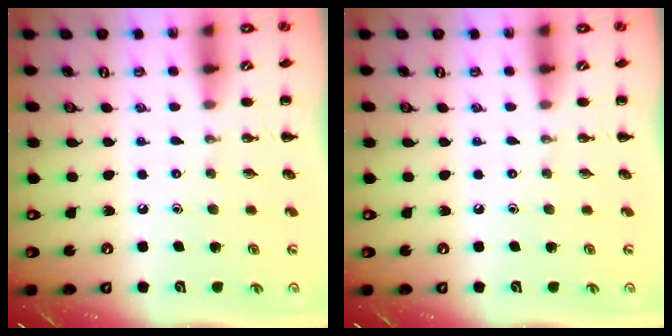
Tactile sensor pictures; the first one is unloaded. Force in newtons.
{"total": 0.0}